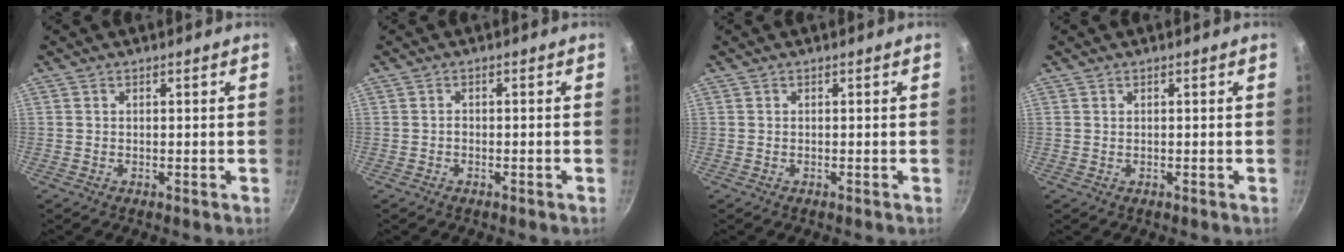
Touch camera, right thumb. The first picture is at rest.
{"total": 0.7, "force": [-0.5, 0.3, 0.3], "torque": [-0.016, 0.009, -0.009]}
{"total": 0.0}
{"total": 0.0}